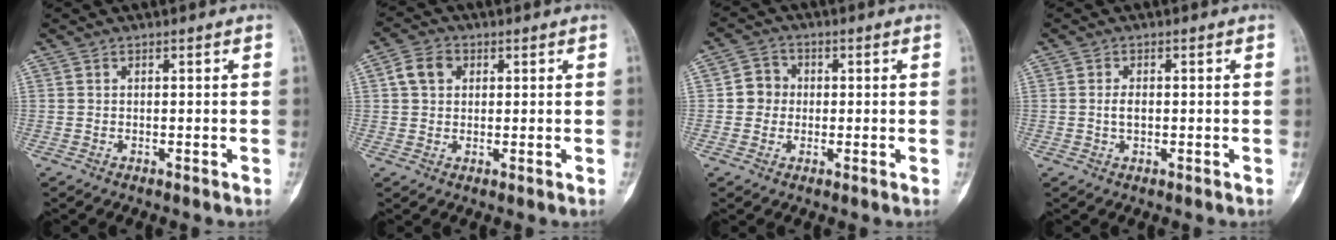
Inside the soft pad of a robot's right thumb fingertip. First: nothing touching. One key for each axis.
{"total": 4.8, "fx": 1.3, "fy": 3.8, "fz": 2.7, "tx": -0.041, "ty": 0.007, "tz": 0.021}
{"total": 4.4, "fx": 0.0, "fy": 4.2, "fz": 1.4, "tx": 0.003, "ty": 0.010, "tz": -0.008}
{"total": 2.1, "fx": -0.1, "fy": 1.2, "fz": 1.7, "tx": -0.031, "ty": 0.002, "tz": -0.003}